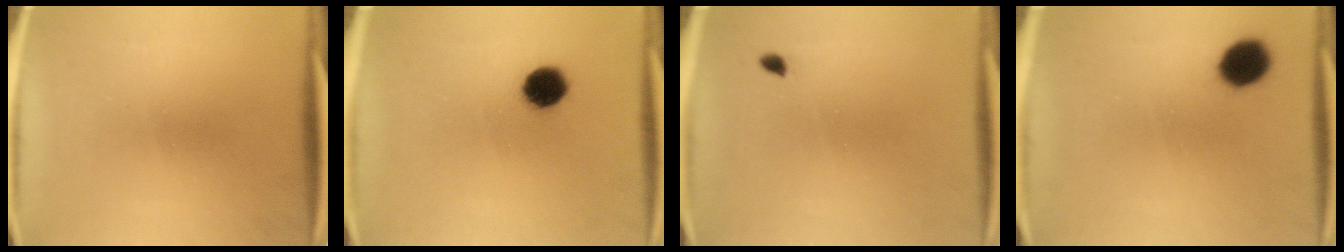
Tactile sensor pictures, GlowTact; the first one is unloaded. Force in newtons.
{"total": 7.2}
{"total": 0.9}
{"total": 7.6}